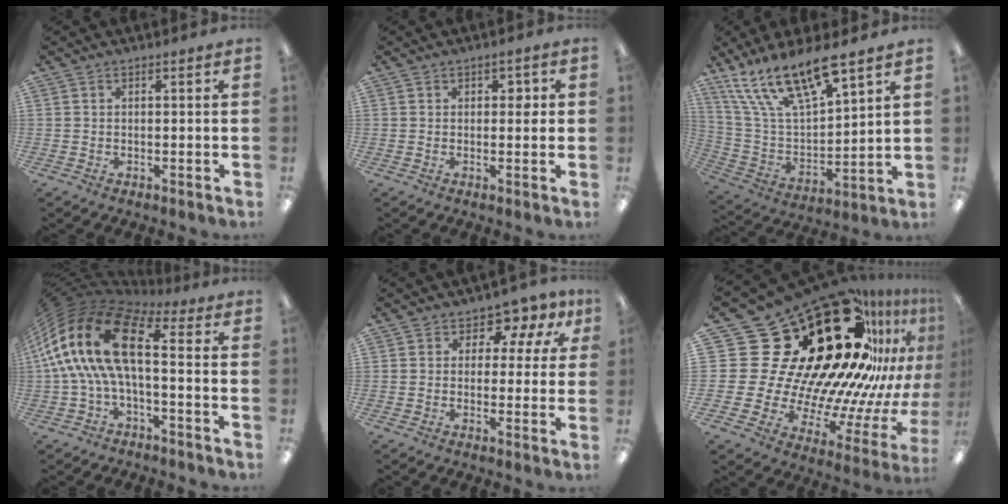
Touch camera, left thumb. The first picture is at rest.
{"total": 2.8, "force": [0.6, 1.7, 2.2], "torque": [-0.027, 0.003, 0.006]}
{"total": 17.6, "force": [13.1, 5.3, 10.5], "torque": [-0.217, -0.076, 0.230]}
{"total": 18.8, "force": [2.1, 8.7, 16.6], "torque": [-0.353, -0.006, 0.035]}
{"total": 5.7, "force": [2.6, 4.3, 2.5], "torque": [-0.040, -0.015, 0.043]}
{"total": 42.7, "force": [20.6, 23.8, 28.8], "torque": [-0.391, -0.249, 0.459]}